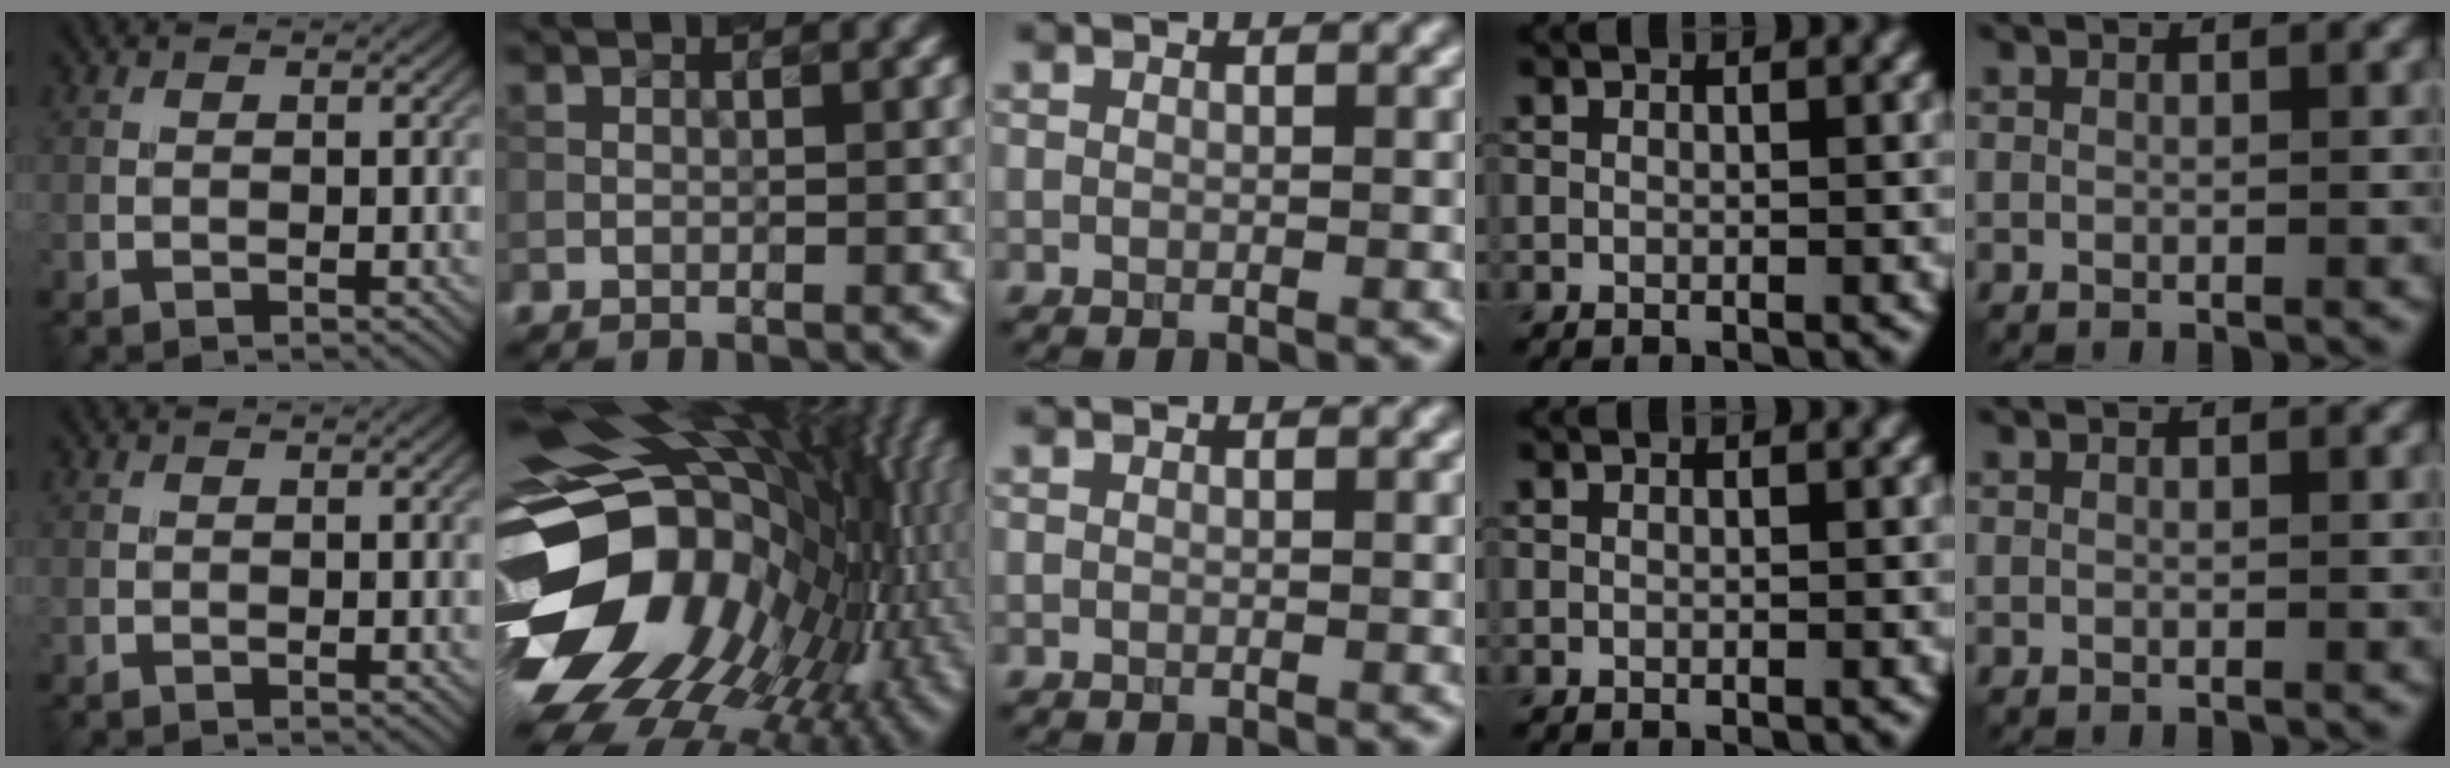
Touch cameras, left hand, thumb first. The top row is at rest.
{"index": {"total": 17.7, "force": [-1.5, 12.4, 12.5], "torque": [-0.223, -0.009, -0.022]}}